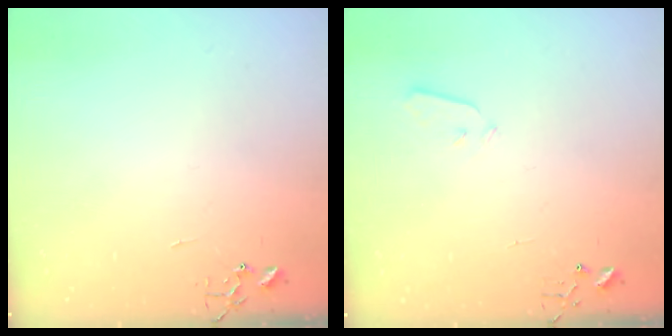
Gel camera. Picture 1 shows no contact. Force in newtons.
{"total": 3.0, "press": 2.9, "slide": 0.7}